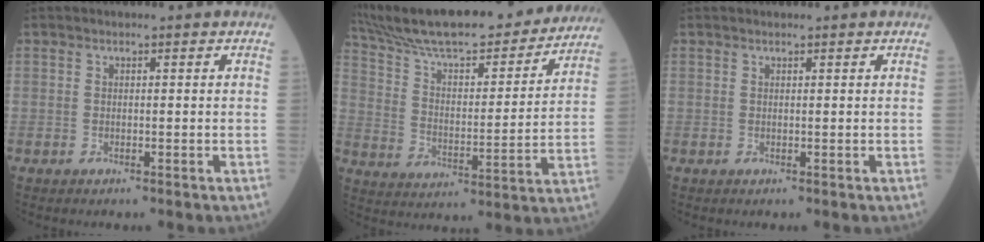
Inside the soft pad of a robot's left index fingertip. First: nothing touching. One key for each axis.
{"total": 27.5, "fx": 24.0, "fy": 5.5, "fz": 12.5, "tx": -0.210, "ty": 0.004, "tz": 0.343}
{"total": 0.7, "fx": 0.7, "fy": 0.0, "fz": 0.2, "tx": -0.004, "ty": 0.007, "tz": 0.012}